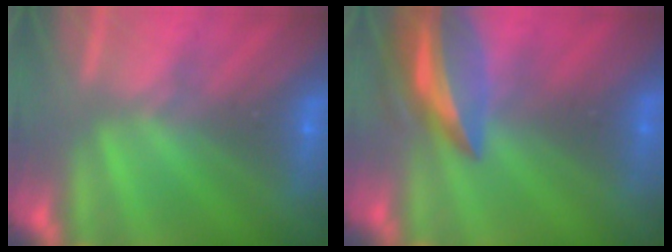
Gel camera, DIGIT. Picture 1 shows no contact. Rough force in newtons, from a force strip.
{"total": 5.8}